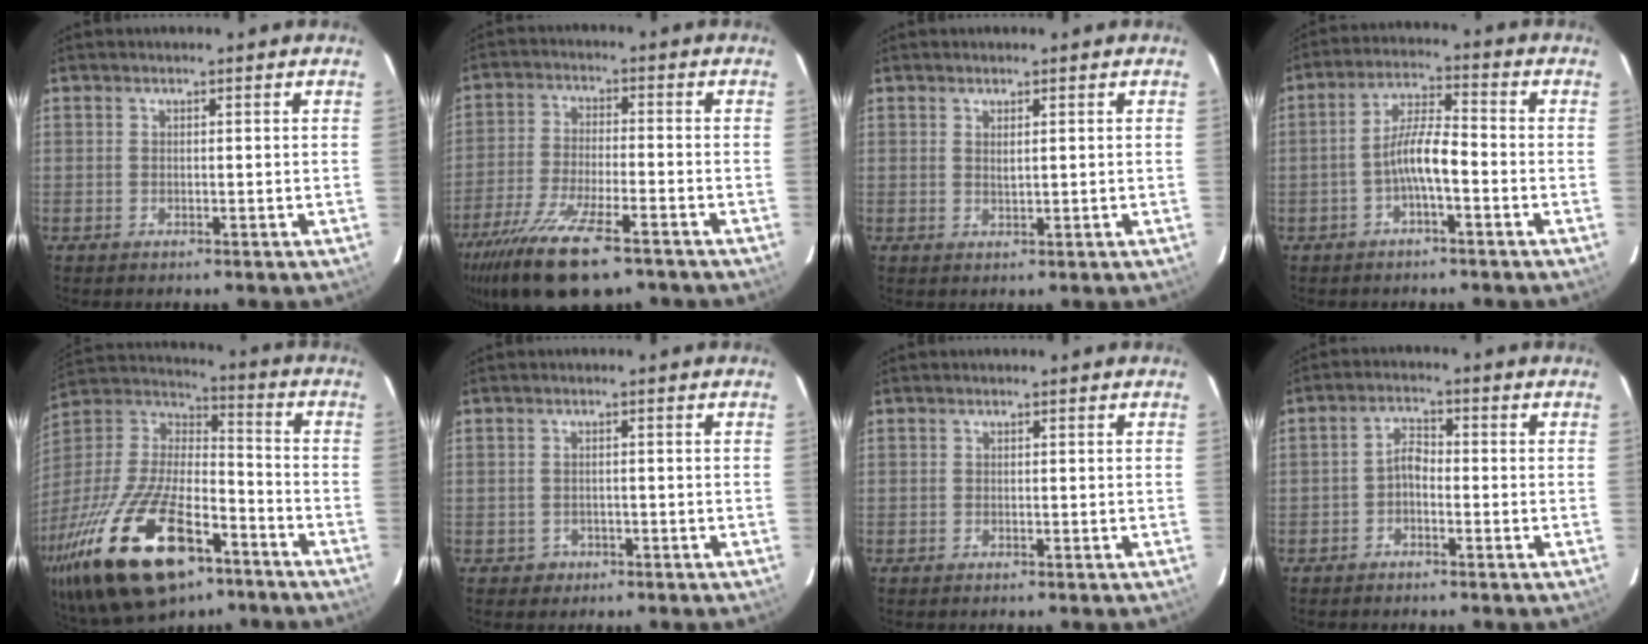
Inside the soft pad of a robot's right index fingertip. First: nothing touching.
{"total": 16.8, "force": [-11.6, 4.6, 11.2], "torque": [-0.237, -0.056, -0.206]}
{"total": 1.3, "force": [0.6, 0.3, 1.1], "torque": [-0.019, 0.000, 0.010]}
{"total": 6.2, "force": [-2.5, 1.1, 5.5], "torque": [-0.114, 0.014, -0.046]}
{"total": 31.9, "force": [-18.1, 13.9, 22.3], "torque": [-0.460, -0.038, -0.298]}
{"total": 2.1, "force": [-1.0, 1.8, 0.3], "torque": [-0.008, 0.003, -0.008]}
{"total": 0.0}
{"total": 2.6, "force": [-1.5, 1.4, 1.6], "torque": [-0.034, 0.011, -0.028]}